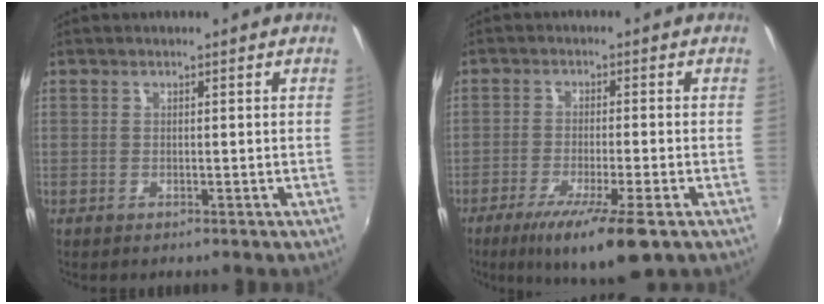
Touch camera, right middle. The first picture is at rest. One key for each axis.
{"total": 11.0, "fx": -6.7, "fy": 1.1, "fz": 8.7, "tx": -0.165, "ty": -0.030, "tz": -0.110}